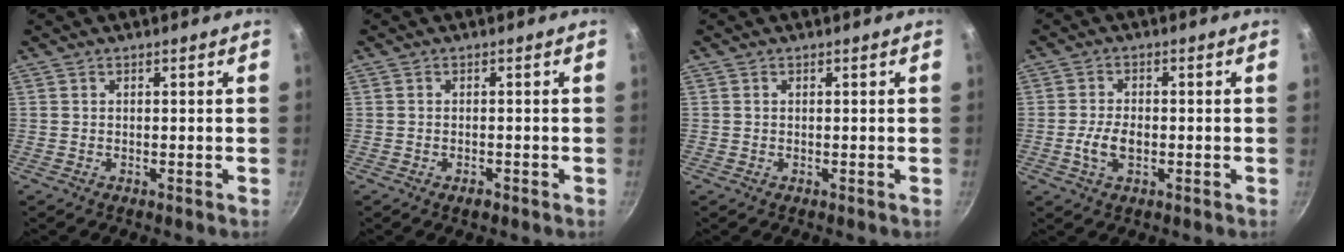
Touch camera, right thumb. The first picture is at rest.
{"total": 1.6, "force": [-1.0, 0.8, 1.0], "torque": [-0.018, 0.006, -0.015]}
{"total": 0.0}
{"total": 5.0, "force": [-1.1, 2.8, 4.0], "torque": [-0.075, 0.010, -0.023]}